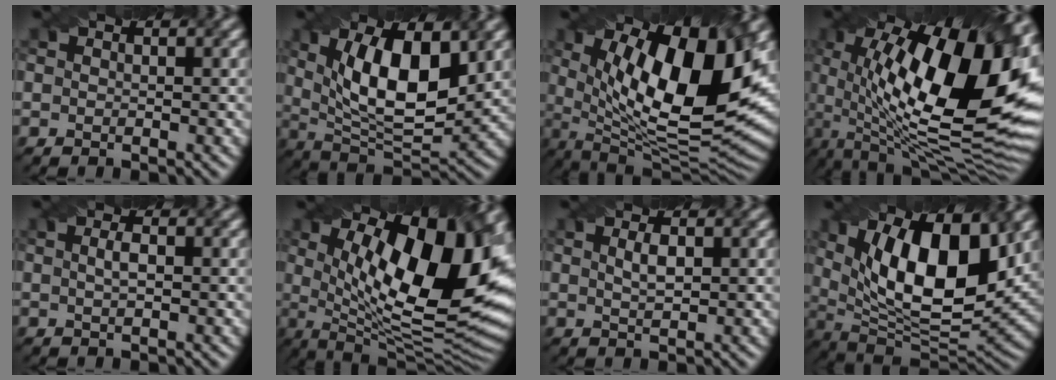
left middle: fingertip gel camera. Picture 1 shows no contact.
{"total": 10.9, "force": [2.5, 4.6, 9.5], "torque": [-0.153, -0.004, 0.040]}
{"total": 15.1, "force": [3.6, 5.8, 13.5], "torque": [-0.204, -0.010, 0.057]}
{"total": 19.2, "force": [3.0, 7.9, 17.2], "torque": [-0.246, 0.009, 0.050]}
{"total": 1.2, "force": [-0.1, 0.3, 1.2], "torque": [-0.024, 0.005, 0.000]}
{"total": 16.3, "force": [3.4, 6.5, 14.5], "torque": [-0.196, -0.009, 0.058]}
{"total": 1.5, "force": [0.3, 0.5, 1.4], "torque": [-0.026, 0.001, 0.010]}
{"total": 14.2, "force": [3.8, 6.2, 12.2], "torque": [-0.182, -0.002, 0.059]}